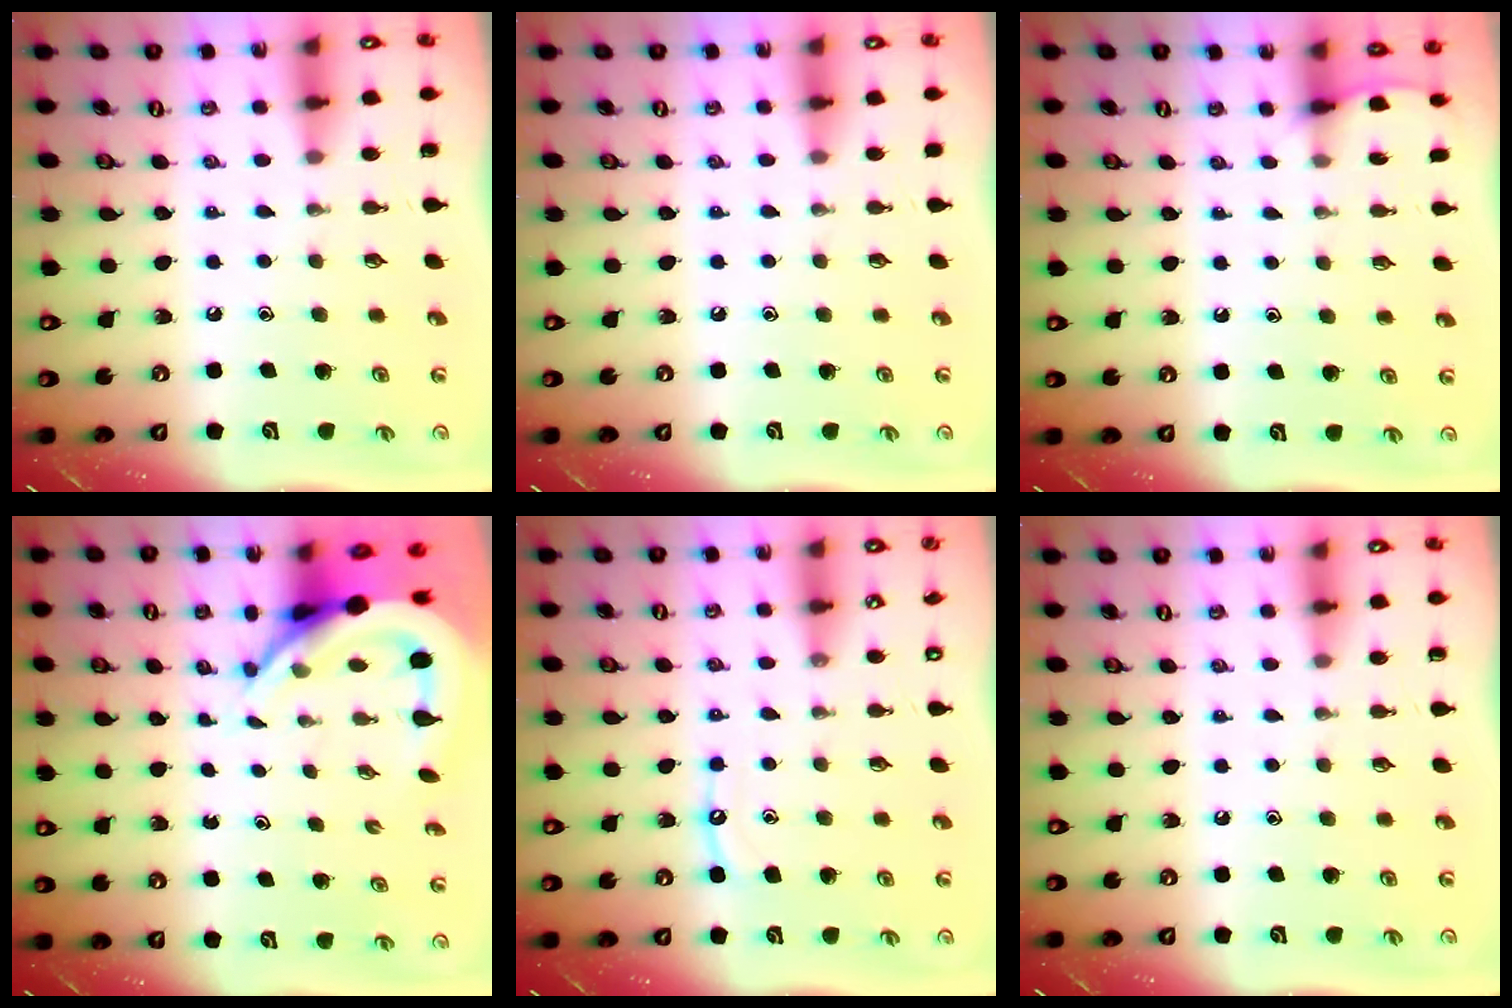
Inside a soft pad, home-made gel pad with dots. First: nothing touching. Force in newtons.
{"total": 2.8, "press": 2.7, "slide": 0.4}
{"total": 3.7, "press": 3.7, "slide": 0.4}
{"total": 8.9, "press": 8.8, "slide": 1.3}
{"total": 6.6, "press": 6.6, "slide": 0.7}
{"total": 0.0}